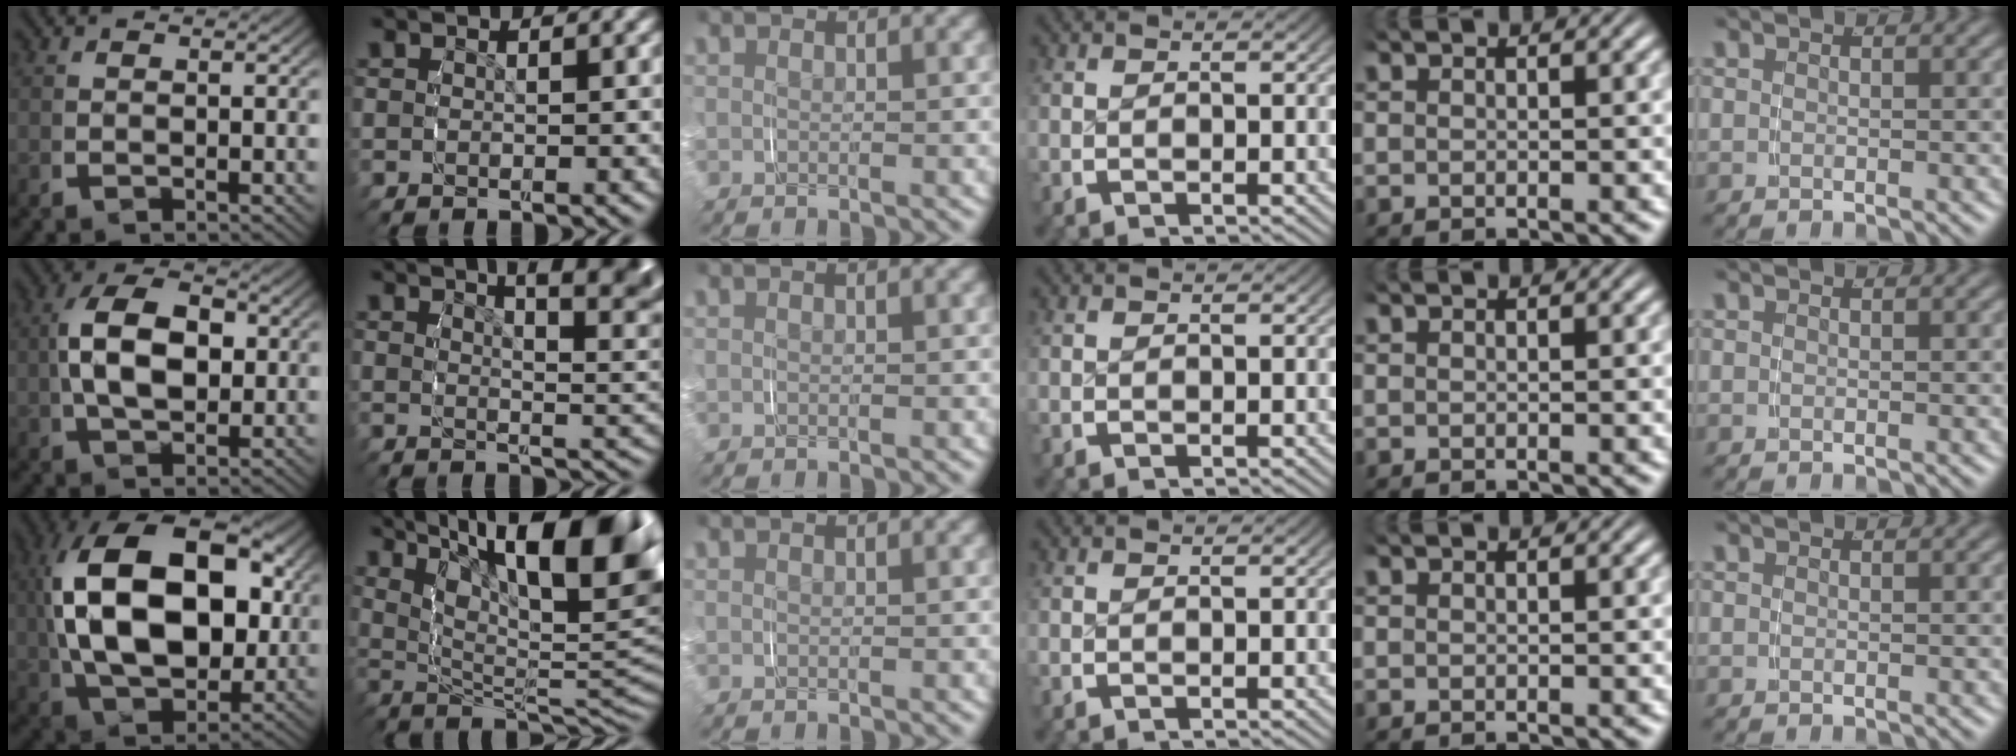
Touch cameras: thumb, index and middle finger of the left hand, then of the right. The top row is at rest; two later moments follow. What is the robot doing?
{"motion": "grasp_and_lifting", "object": "paper plate"}